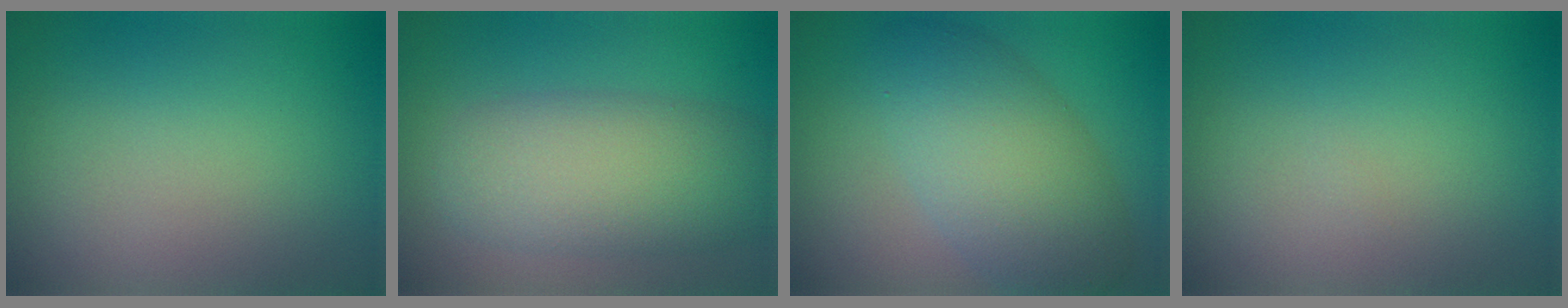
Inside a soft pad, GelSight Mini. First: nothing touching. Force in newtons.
{"total": 6.9, "press": 6.9, "slide": 0.2}
{"total": 6.9, "press": 6.9, "slide": 0.3}
{"total": 0.0}